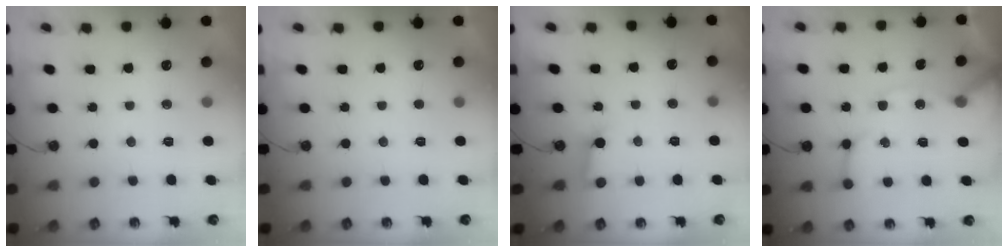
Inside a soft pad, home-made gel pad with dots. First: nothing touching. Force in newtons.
{"total": 3.6, "press": 3.5, "slide": 0.3}
{"total": 3.2, "press": 3.2, "slide": 0.1}
{"total": 11.7, "press": 11.6, "slide": 1.5}